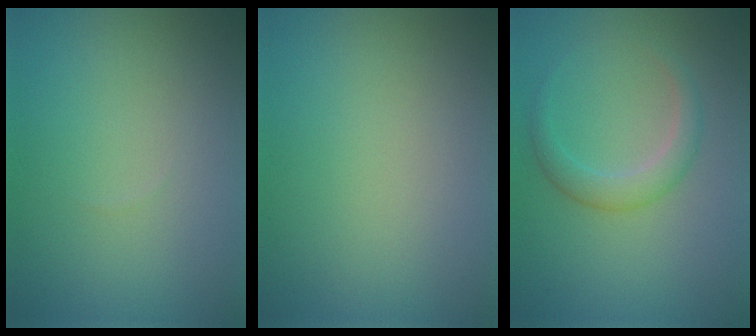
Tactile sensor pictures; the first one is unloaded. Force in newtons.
{"total": 0.0}
{"total": 2.3, "press": 2.3, "slide": 0.0}